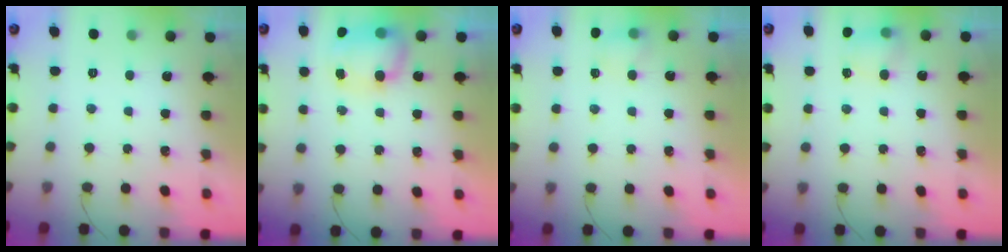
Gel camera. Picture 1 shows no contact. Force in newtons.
{"total": 8.6, "press": 8.4, "slide": 1.6}
{"total": 4.4, "press": 4.1, "slide": 1.4}
{"total": 5.6, "press": 5.4, "slide": 1.5}